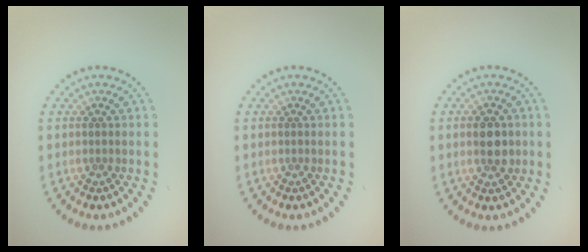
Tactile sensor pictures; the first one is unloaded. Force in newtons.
{"total": 0.0}
{"total": 2.8, "press": 2.8, "slide": 0.2}